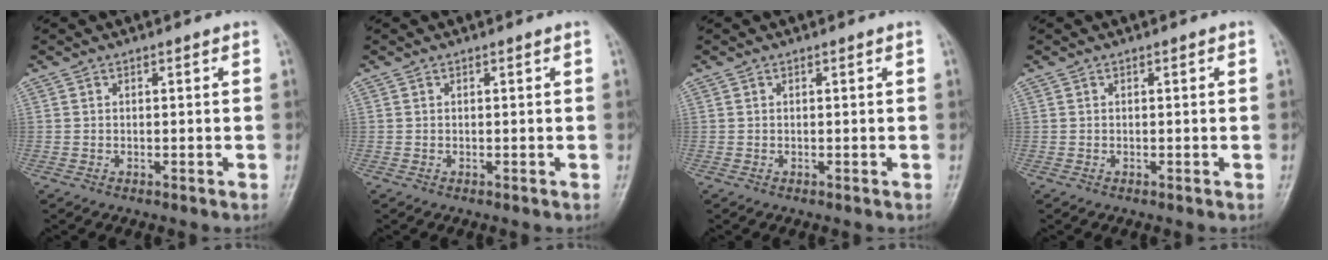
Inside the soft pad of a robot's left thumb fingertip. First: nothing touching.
{"total": 0.0}
{"total": 0.0}
{"total": 0.0}